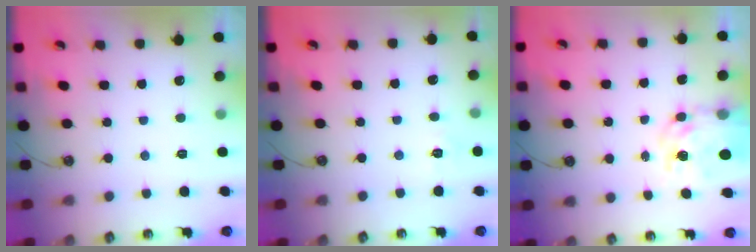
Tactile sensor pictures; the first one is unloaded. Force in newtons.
{"total": 2.8, "press": 2.8, "slide": 0.4}
{"total": 11.2, "press": 11.2, "slide": 1.1}